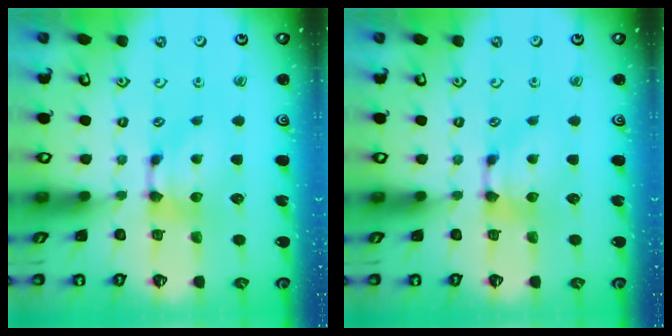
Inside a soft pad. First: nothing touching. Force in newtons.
{"total": 0.0}